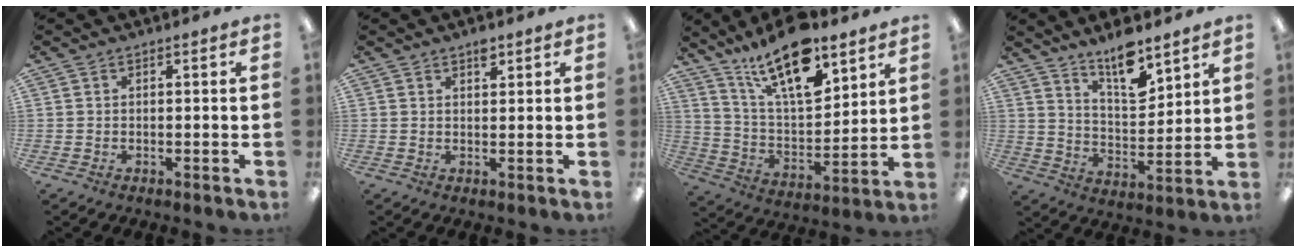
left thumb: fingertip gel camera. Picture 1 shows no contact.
{"total": 2.6, "force": [1.9, 1.2, 1.2], "torque": [-0.010, -0.006, 0.030]}
{"total": 19.8, "force": [13.5, 7.3, 12.5], "torque": [-0.219, -0.072, 0.230]}
{"total": 11.7, "force": [9.4, 3.9, 5.9], "torque": [-0.091, -0.061, 0.165]}